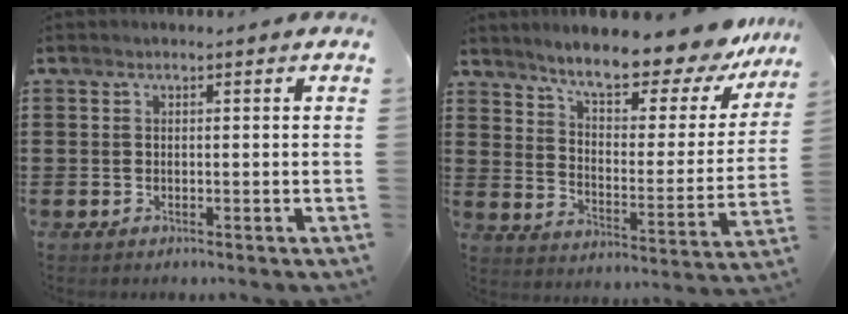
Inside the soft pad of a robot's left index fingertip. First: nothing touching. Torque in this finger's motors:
{"motor_torque": [2.14, 0.00, 1.05, 0.21]}